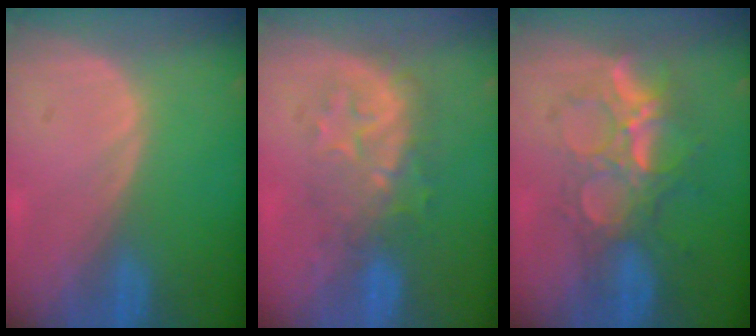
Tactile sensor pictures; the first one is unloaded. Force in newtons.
{"total": 7.8, "press": 7.6, "slide": 1.9}
{"total": 8.9, "press": 8.2, "slide": 3.6}